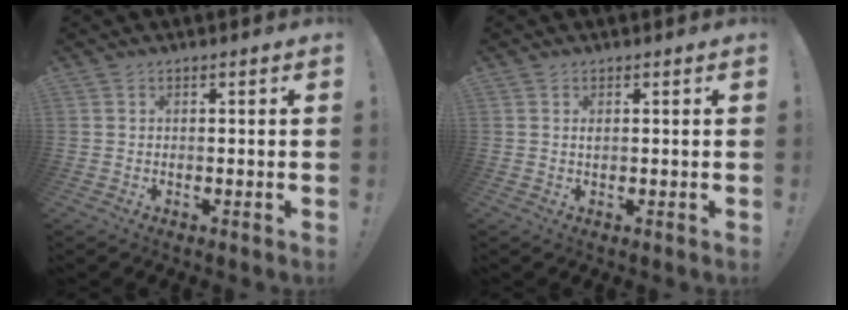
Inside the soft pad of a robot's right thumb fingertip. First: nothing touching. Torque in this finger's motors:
{"motor_torque": [0.08, -0.11, 0.14, 0.06, 0.12]}